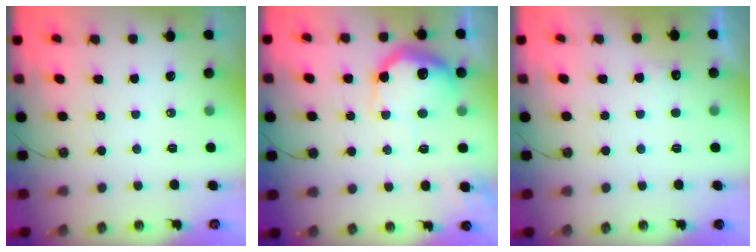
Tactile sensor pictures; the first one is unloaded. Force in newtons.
{"total": 19.0, "press": 18.9, "slide": 1.5}
{"total": 5.7, "press": 5.6, "slide": 1.3}